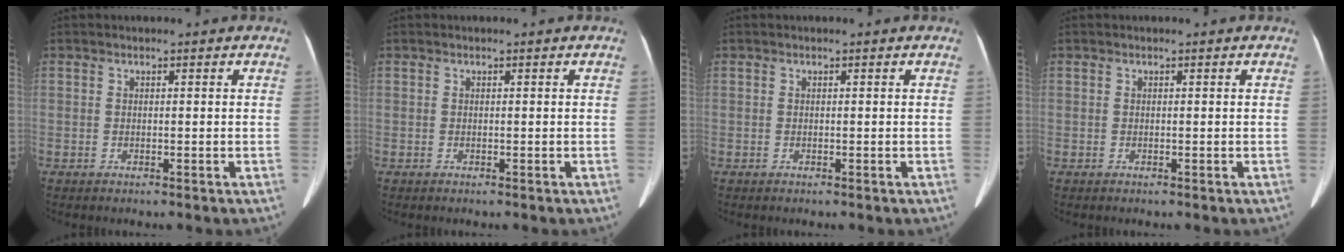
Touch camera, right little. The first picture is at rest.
{"total": 0.0}
{"total": 0.0}
{"total": 0.0}